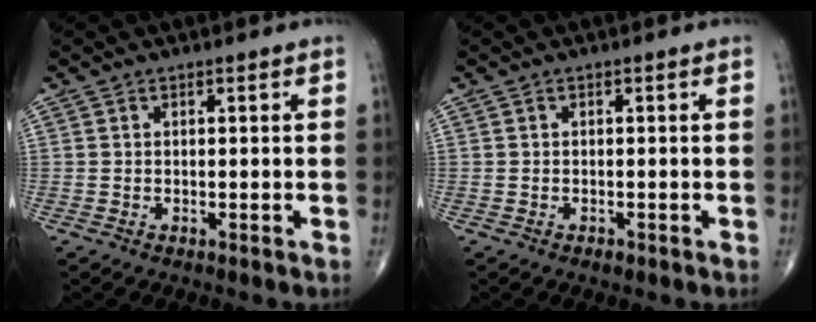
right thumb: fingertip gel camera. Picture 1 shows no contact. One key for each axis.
{"total": 0.6, "fx": -0.4, "fy": 0.4, "fz": 0.2, "tx": -0.002, "ty": 0.000, "tz": -0.008}